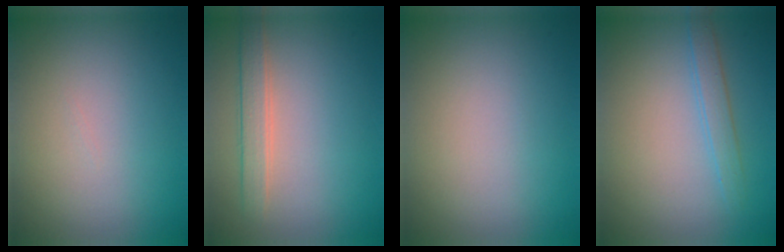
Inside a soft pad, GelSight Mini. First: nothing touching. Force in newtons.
{"total": 2.3, "press": 2.3, "slide": 0.3}
{"total": 0.0}
{"total": 1.7, "press": 1.7, "slide": 0.0}